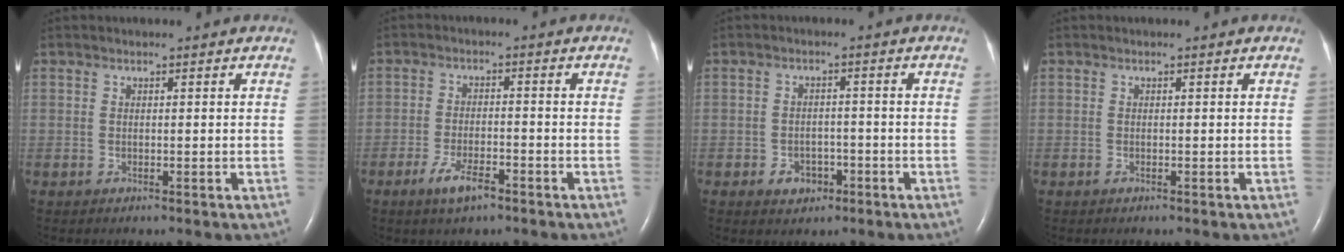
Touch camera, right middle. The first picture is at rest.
{"total": 4.5, "force": [-3.0, 1.1, 3.2], "torque": [-0.072, -0.004, -0.052]}
{"total": 3.3, "force": [-1.6, 2.4, 1.5], "torque": [-0.019, 0.005, -0.018]}
{"total": 0.0}